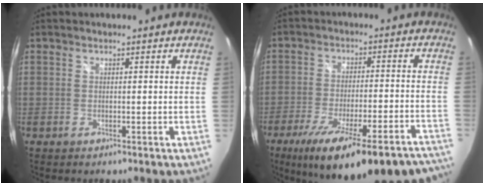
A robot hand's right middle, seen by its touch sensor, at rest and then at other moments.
{"total": 26.8, "force": [-20.9, 5.5, 15.8], "torque": [-0.255, -0.054, -0.288]}